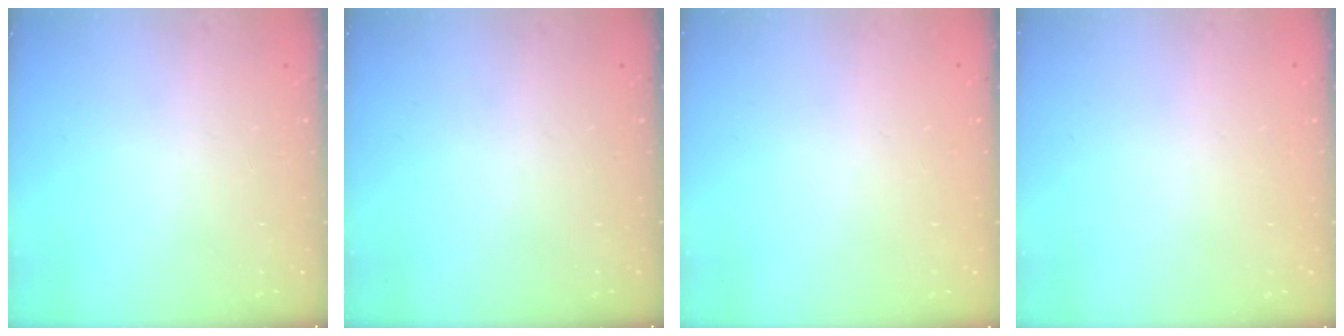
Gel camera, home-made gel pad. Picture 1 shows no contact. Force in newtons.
{"total": 0.0}
{"total": 0.0}
{"total": 0.0}